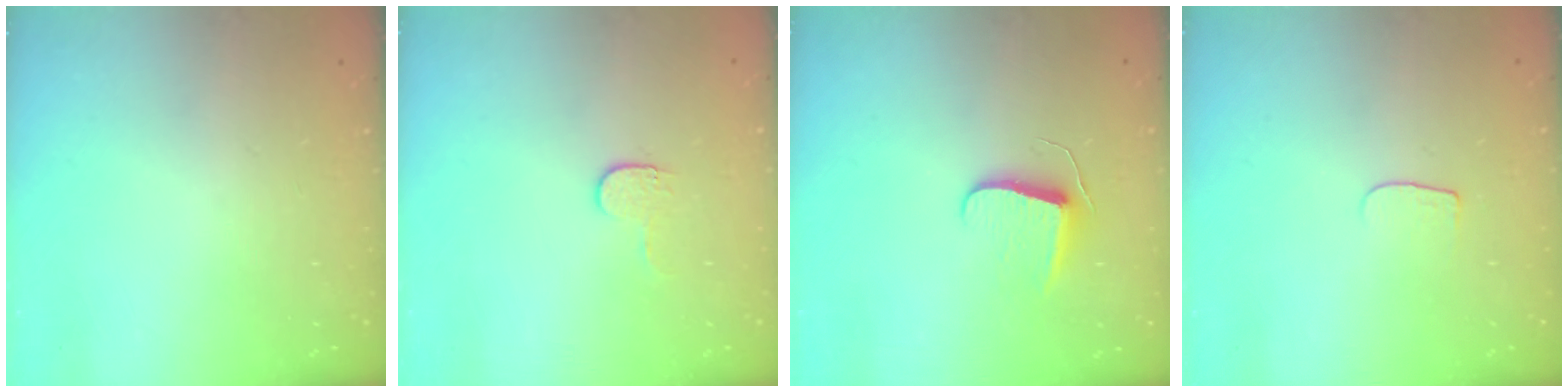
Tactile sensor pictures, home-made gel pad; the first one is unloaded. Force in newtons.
{"total": 3.4, "press": 3.4, "slide": 0.4}
{"total": 7.5, "press": 7.4, "slide": 0.6}
{"total": 4.3, "press": 4.3, "slide": 0.5}